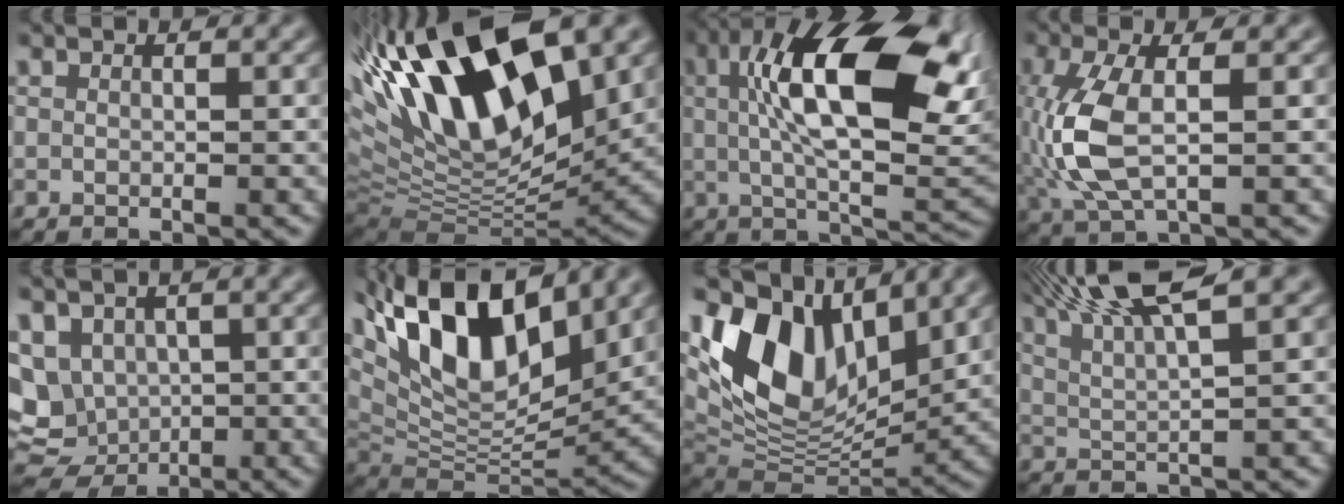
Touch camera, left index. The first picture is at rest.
{"total": 18.1, "force": [7.0, 7.7, 14.8], "torque": [-0.278, 0.033, 0.116]}
{"total": 15.5, "force": [3.6, 6.6, 13.5], "torque": [-0.216, 0.011, 0.051]}
{"total": 6.3, "force": [-0.6, 2.6, 5.7], "torque": [-0.145, -0.001, -0.012]}
{"total": 9.9, "force": [-0.2, 8.3, 5.4], "torque": [-0.100, -0.003, -0.009]}
{"total": 13.2, "force": [7.1, 5.4, 9.7], "torque": [-0.179, 0.009, 0.132]}
{"total": 11.2, "force": [5.3, 6.4, 7.5], "torque": [-0.144, -0.004, 0.103]}
{"total": 8.7, "force": [5.7, 1.7, 6.3], "torque": [-0.100, 0.023, 0.090]}